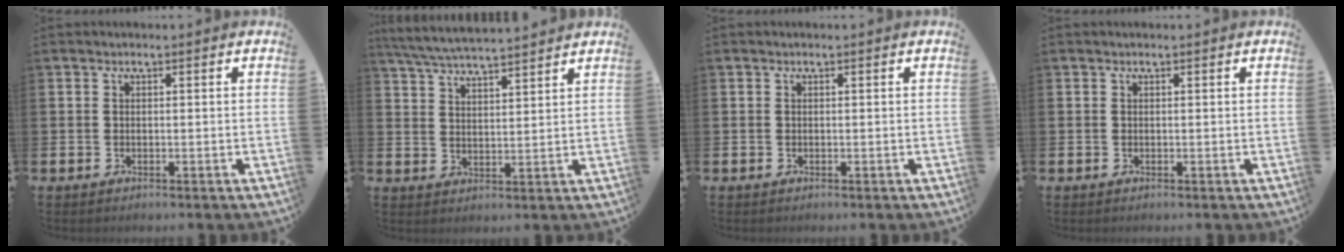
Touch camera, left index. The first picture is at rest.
{"total": 5.7, "force": [5.6, 0.1, 1.2], "torque": [-0.050, -0.026, 0.101]}
{"total": 0.0}
{"total": 0.0}